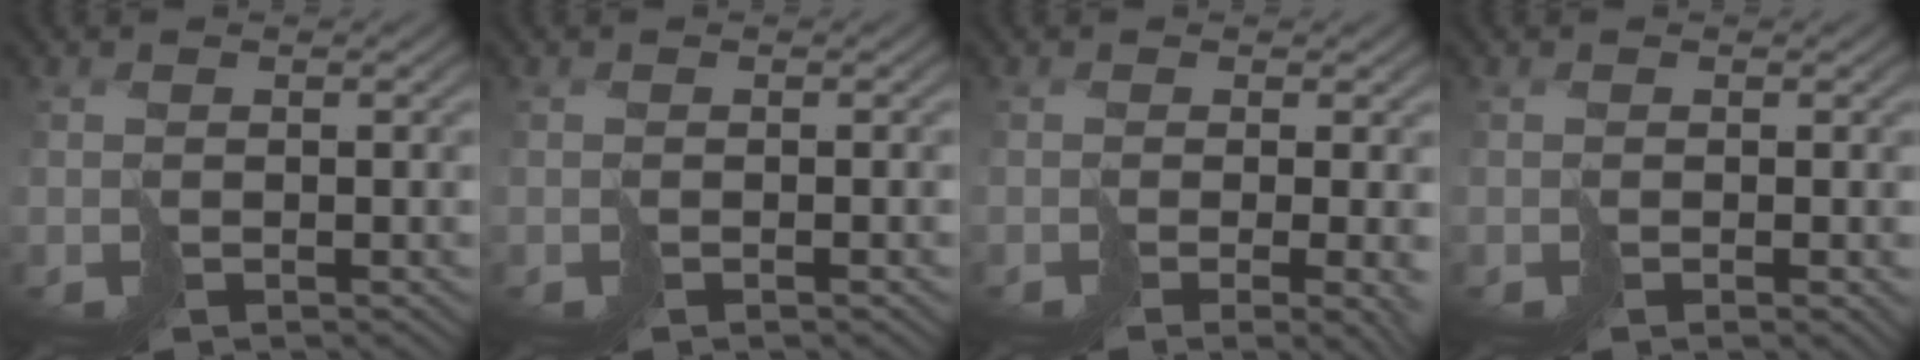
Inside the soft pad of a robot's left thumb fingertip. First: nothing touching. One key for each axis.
{"total": 0.9, "fx": -0.4, "fy": 0.0, "fz": 0.8, "tx": -0.013, "ty": 0.001, "tz": -0.010}
{"total": 5.9, "fx": -1.7, "fy": 1.8, "fz": 5.3, "tx": -0.062, "ty": -0.011, "tz": -0.017}
{"total": 1.6, "fx": -0.4, "fy": 0.2, "fz": 1.5, "tx": -0.026, "ty": -0.003, "tz": -0.008}